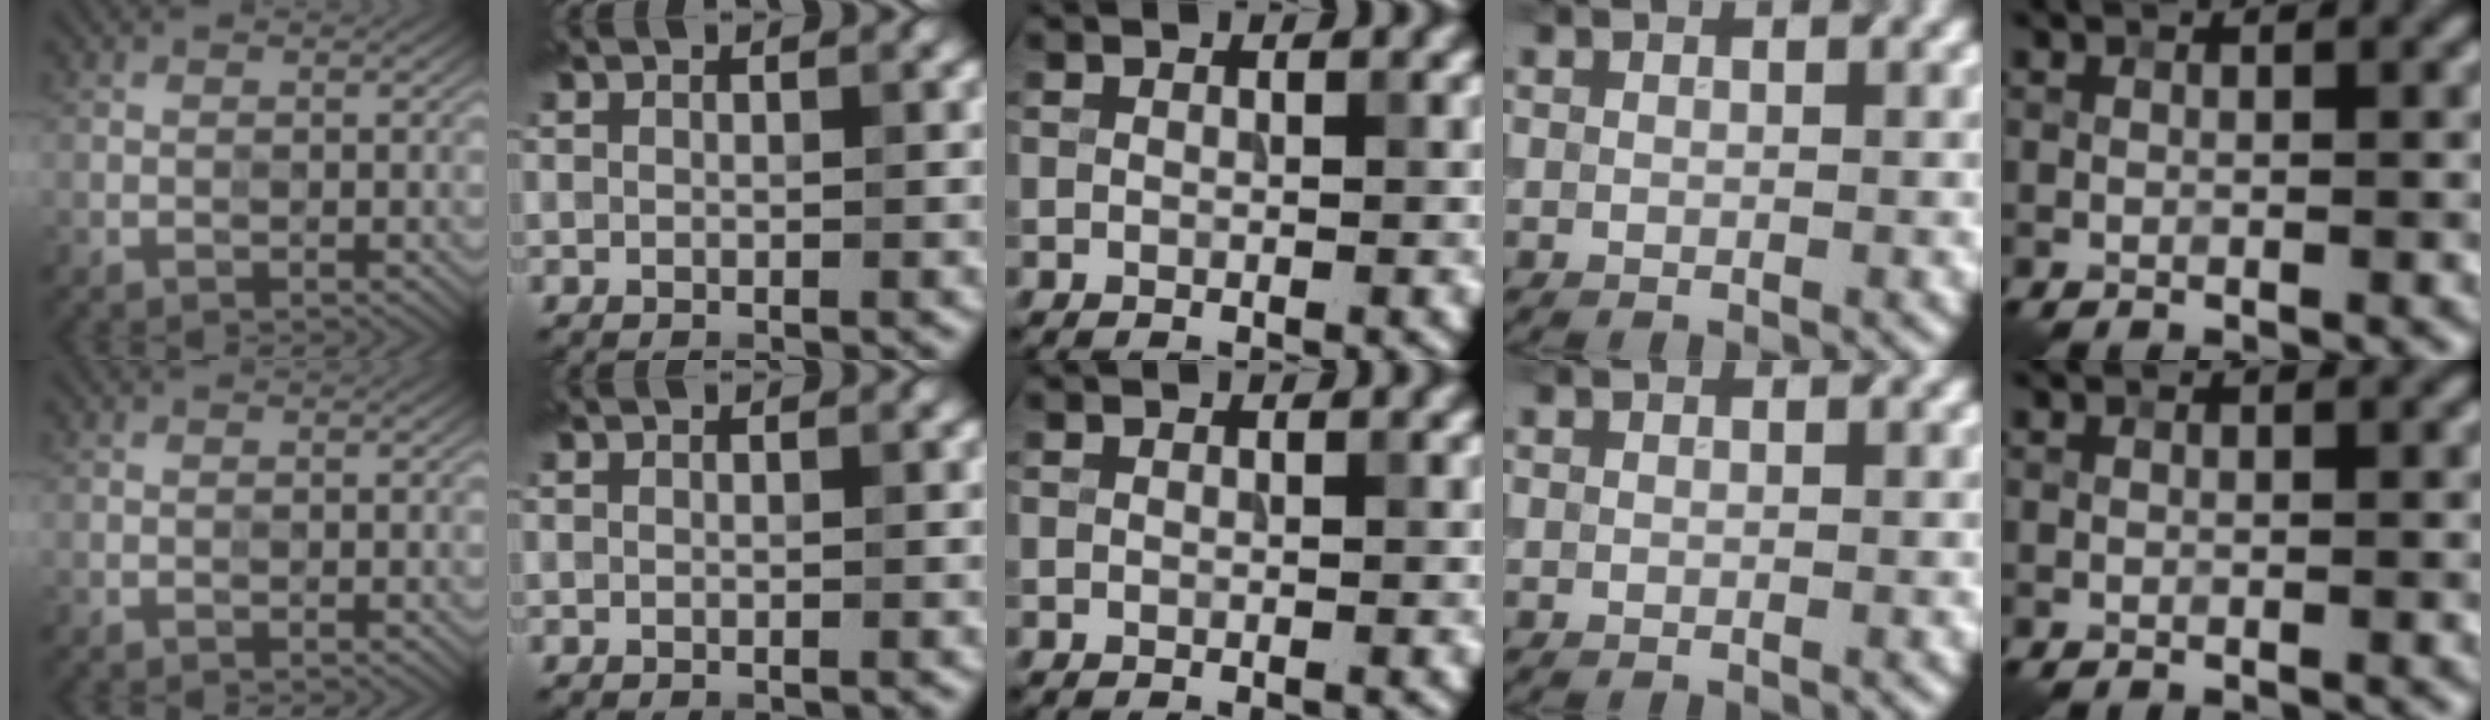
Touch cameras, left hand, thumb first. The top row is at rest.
{}